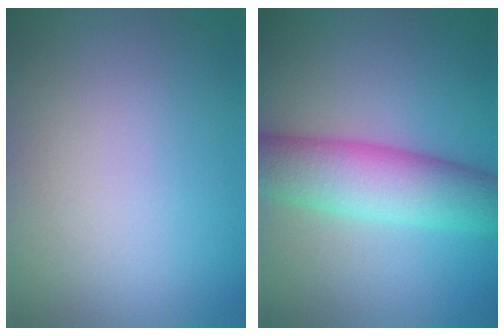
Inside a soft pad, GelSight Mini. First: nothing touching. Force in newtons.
{"total": 7.1, "press": 7.1, "slide": 0.2}